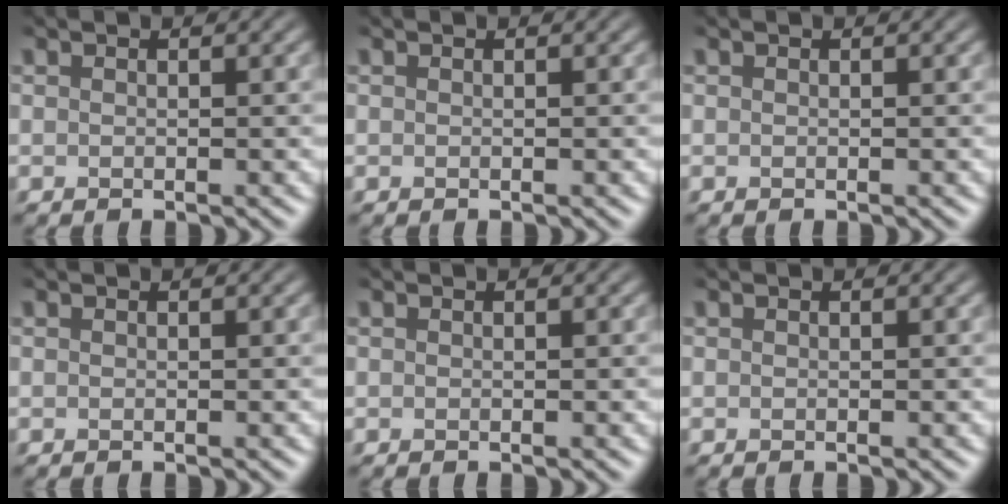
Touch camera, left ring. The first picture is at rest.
{"total": 0.0}
{"total": 0.0}
{"total": 0.0}
{"total": 0.0}
{"total": 0.0}